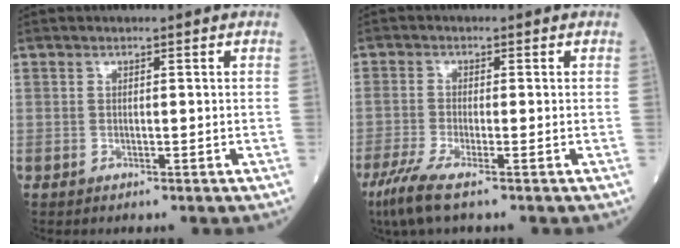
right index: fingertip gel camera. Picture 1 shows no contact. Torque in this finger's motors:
{"motor_torque": [0.14, 0.02, 0.08, 0.07]}